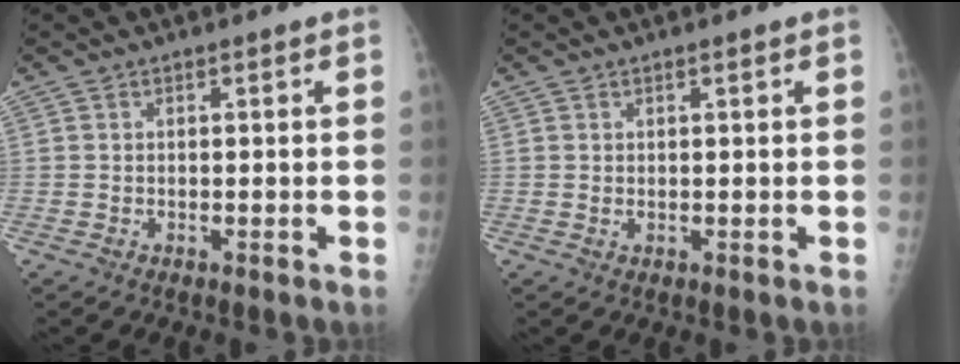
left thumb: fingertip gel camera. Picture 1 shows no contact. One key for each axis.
{"total": 1.0, "fx": 0.5, "fy": 0.4, "fz": 0.9, "tx": -0.015, "ty": 0.000, "tz": 0.011}